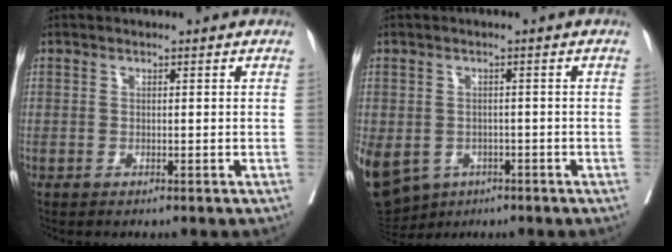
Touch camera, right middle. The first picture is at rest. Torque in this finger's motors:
{"motor_torque": [1.33, -0.42, 1.05, 0.21]}